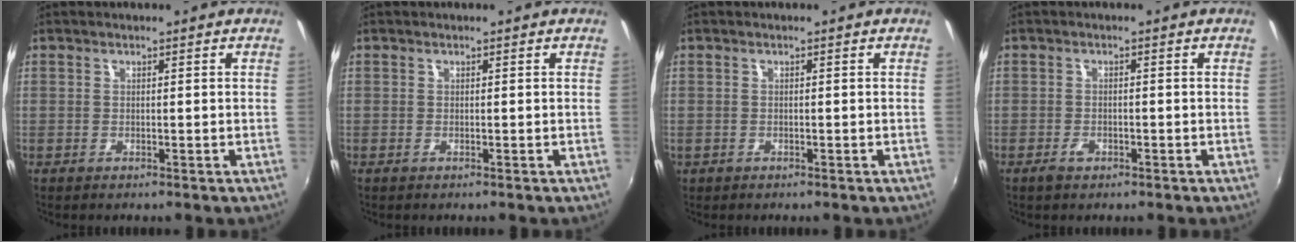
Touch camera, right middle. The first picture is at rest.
{"total": 0.0}
{"total": 0.7, "force": [-0.3, 0.7, 0.2], "torque": [-0.006, -0.003, -0.002]}
{"total": 1.9, "force": [-1.3, 1.1, 1.0], "torque": [-0.021, -0.002, -0.023]}